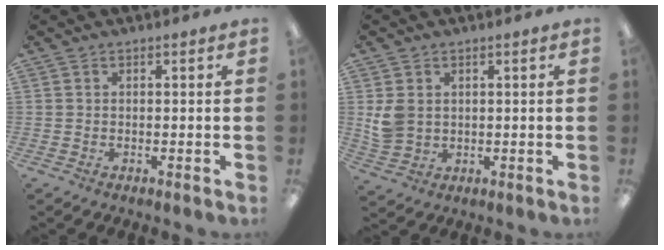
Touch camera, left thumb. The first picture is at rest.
{"total": 5.2, "force": [1.5, 4.2, 2.7], "torque": [-0.054, 0.004, 0.032]}